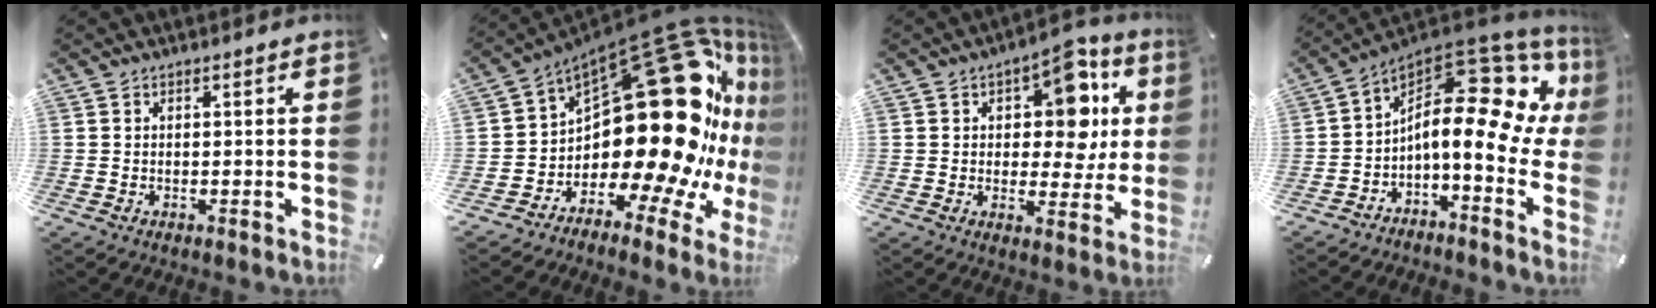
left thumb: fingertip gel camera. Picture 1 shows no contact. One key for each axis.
{"total": 39.9, "fx": 7.5, "fy": 18.4, "fz": 34.6, "tx": -0.439, "ty": -0.149, "tz": 0.187}
{"total": 13.5, "fx": 4.8, "fy": 8.3, "fz": 9.5, "tx": -0.108, "ty": -0.032, "tz": 0.076}
{"total": 19.4, "fx": 3.9, "fy": 9.4, "fz": 16.6, "tx": -0.265, "ty": -0.049, "tz": 0.066}